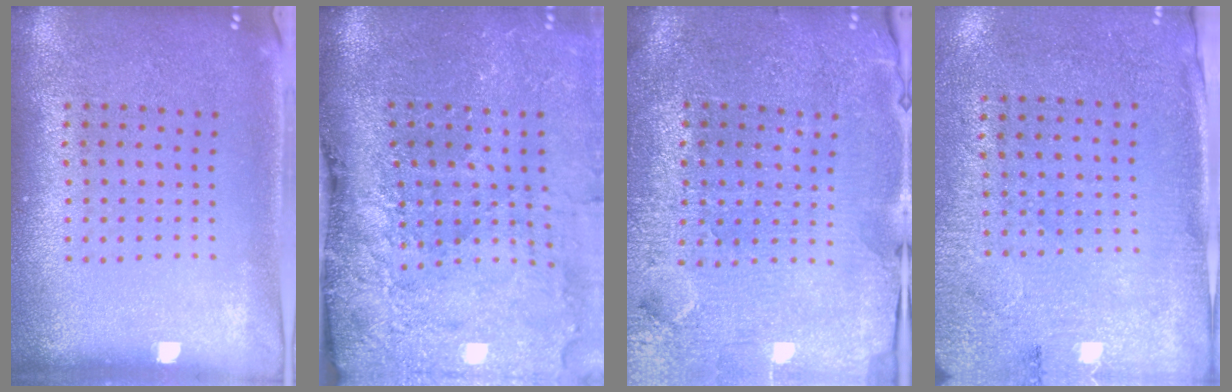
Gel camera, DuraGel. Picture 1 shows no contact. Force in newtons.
{"total": 4.9, "press": 3.8, "slide": 3.2}
{"total": 3.7, "press": 3.5, "slide": 1.2}
{"total": 2.6, "press": 2.2, "slide": 1.4}